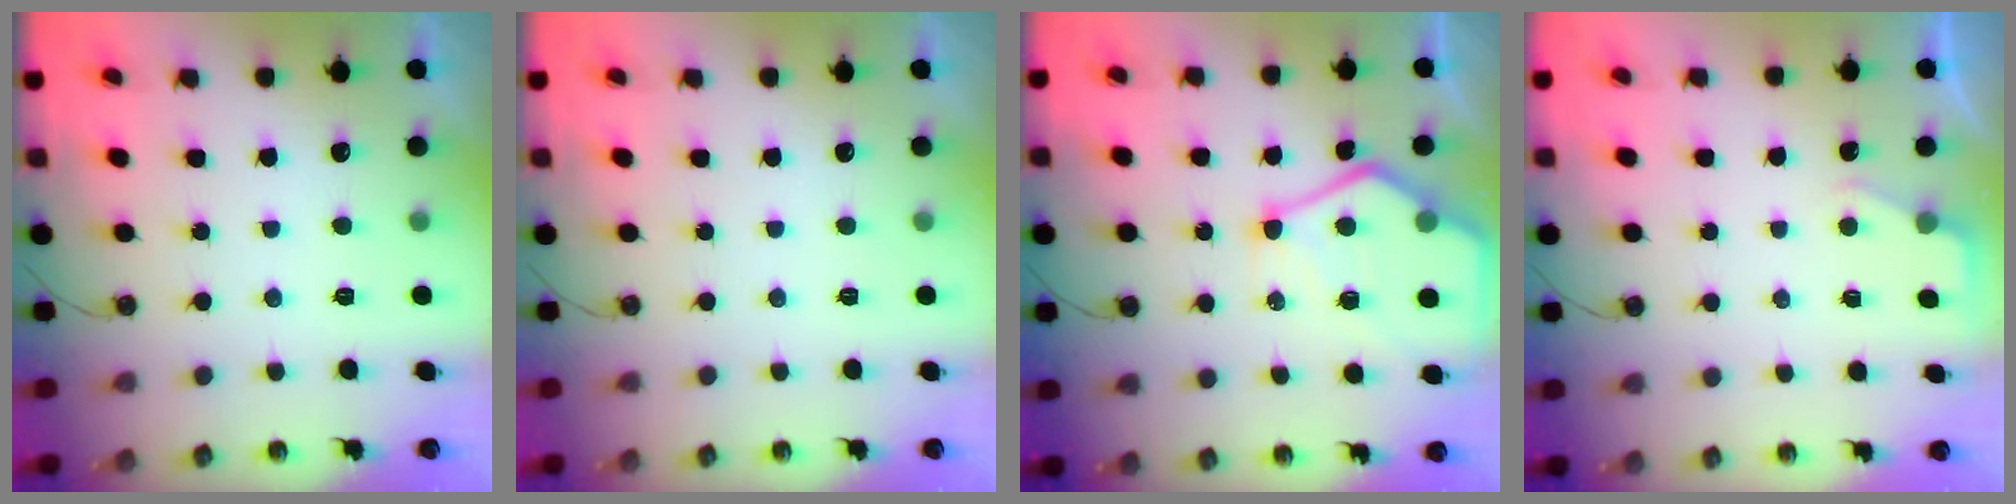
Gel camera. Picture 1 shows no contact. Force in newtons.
{"total": 0.0}
{"total": 16.4, "press": 16.3, "slide": 1.6}
{"total": 2.4, "press": 2.4, "slide": 0.4}